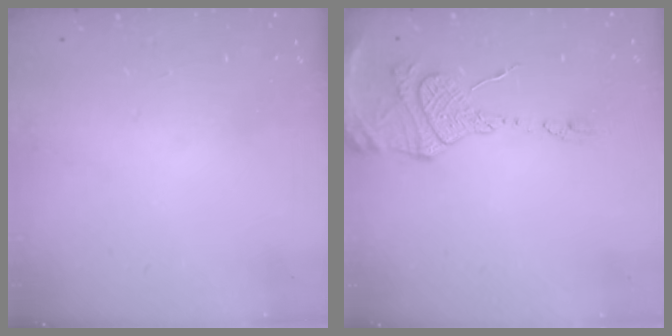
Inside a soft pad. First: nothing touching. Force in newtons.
{"total": 13.6, "press": 13.5, "slide": 1.1}